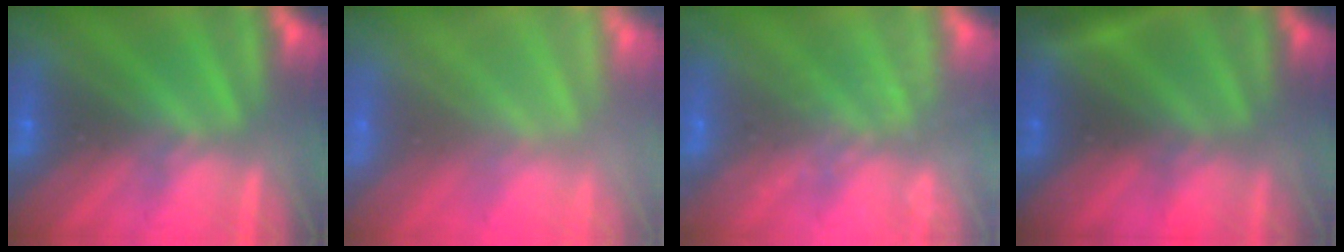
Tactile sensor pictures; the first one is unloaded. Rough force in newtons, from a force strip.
{"total": 8.7}
{"total": 1.7}
{"total": 6.8}